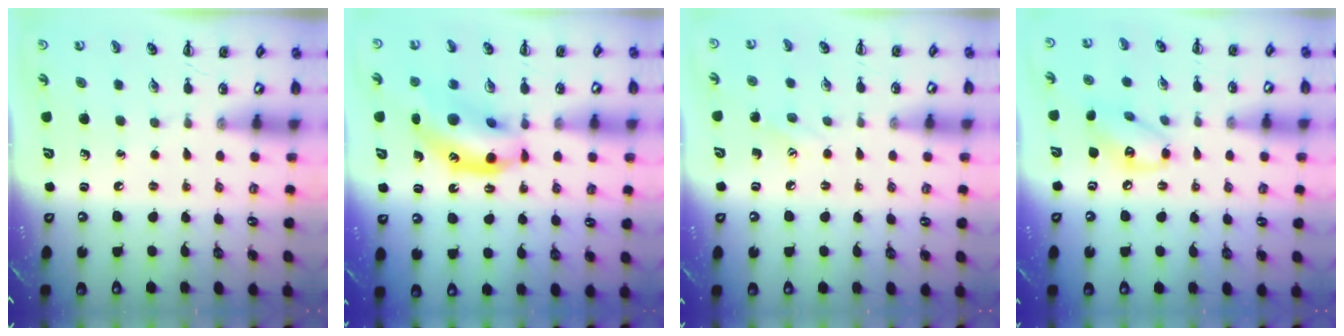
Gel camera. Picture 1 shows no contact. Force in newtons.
{"total": 13.0, "press": 12.6, "slide": 3.2}
{"total": 5.9, "press": 5.7, "slide": 1.5}
{"total": 9.5, "press": 9.4, "slide": 1.3}